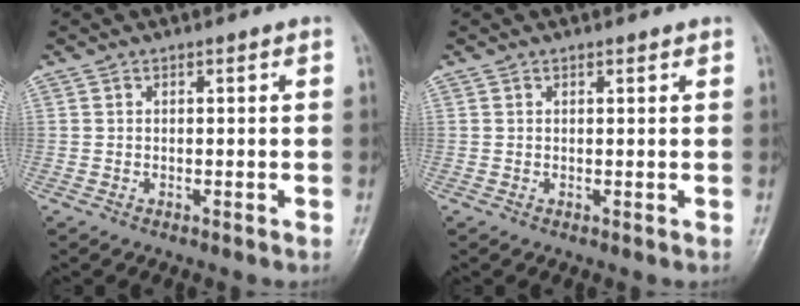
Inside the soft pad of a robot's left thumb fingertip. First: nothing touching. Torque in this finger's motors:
{"motor_torque": [-0.25, 0.08, -0.21, -0.16, 0.04]}